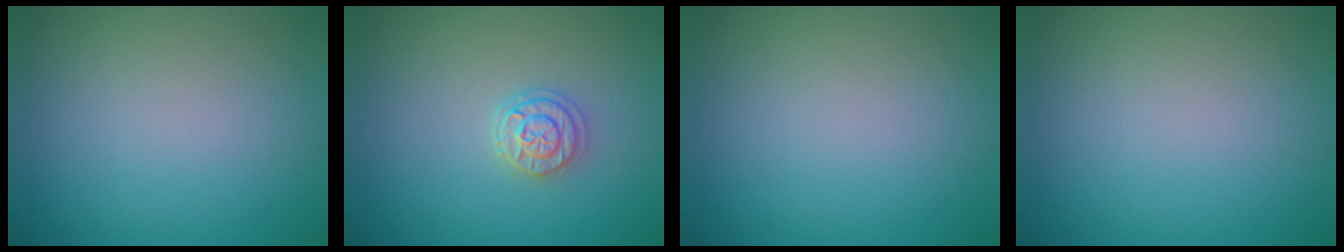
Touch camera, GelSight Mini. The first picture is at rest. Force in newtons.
{"total": 2.2, "press": 2.0, "slide": 0.8}
{"total": 0.0}
{"total": 0.0}